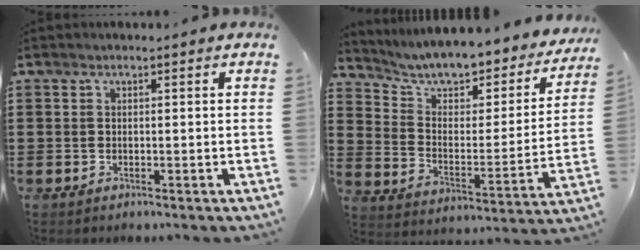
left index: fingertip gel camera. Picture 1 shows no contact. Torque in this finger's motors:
{"motor_torque": [2.14, 0.00, 0.30, 0.03]}